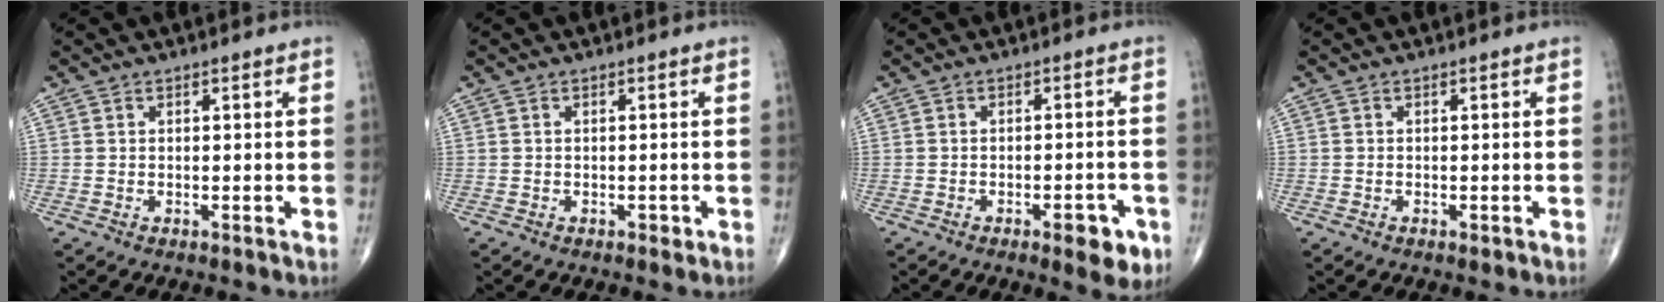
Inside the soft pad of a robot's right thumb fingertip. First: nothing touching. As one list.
[{"total": 1.0, "force": [-0.4, 0.7, 0.6], "torque": [-0.007, 0.000, -0.006]}, {"total": 6.3, "force": [-3.0, 2.5, 4.9], "torque": [-0.048, 0.010, -0.036]}, {"total": 0.7, "force": [-0.4, 0.4, 0.5], "torque": [-0.008, -0.001, -0.006]}]